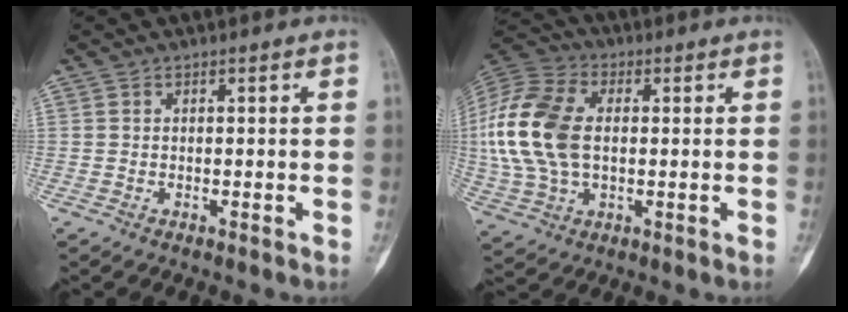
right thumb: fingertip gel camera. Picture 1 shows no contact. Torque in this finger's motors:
{"motor_torque": [-0.65, 1.65, 1.83, -0.08, 0.26]}